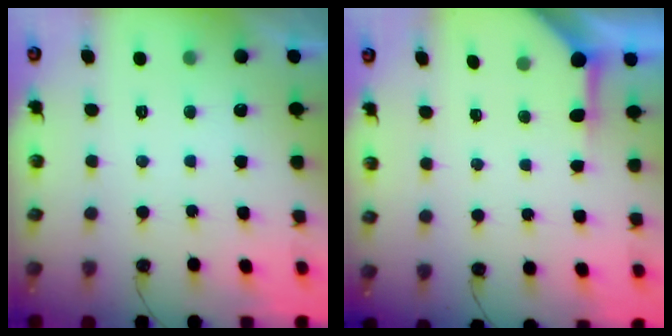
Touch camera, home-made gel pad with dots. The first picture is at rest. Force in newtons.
{"total": 3.9, "press": 3.9, "slide": 0.5}